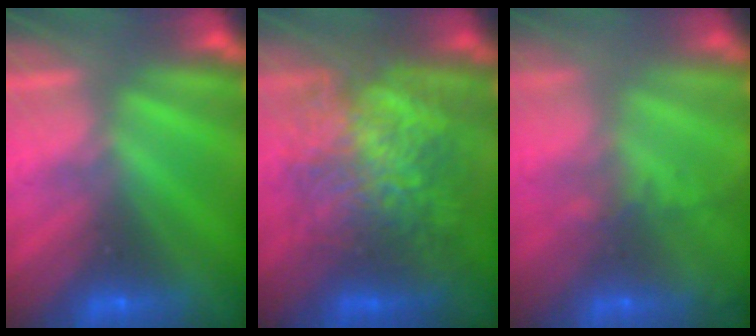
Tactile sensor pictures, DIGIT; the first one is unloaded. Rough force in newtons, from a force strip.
{"total": 11.7}
{"total": 7.2}